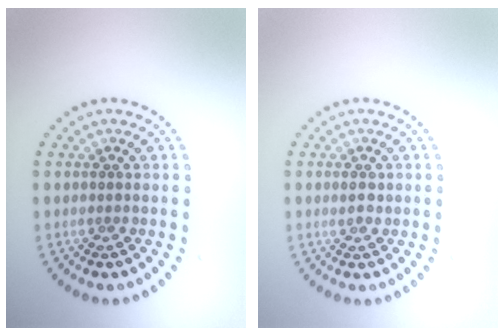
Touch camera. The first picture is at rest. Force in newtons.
{"total": 1.1, "press": 1.1, "slide": 0.3}